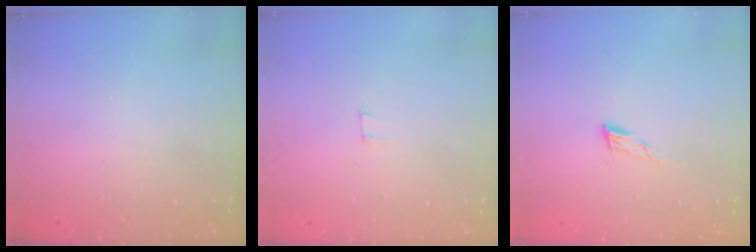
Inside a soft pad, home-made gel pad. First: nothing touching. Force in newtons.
{"total": 2.5, "press": 2.5, "slide": 0.2}
{"total": 6.6, "press": 6.6, "slide": 1.0}